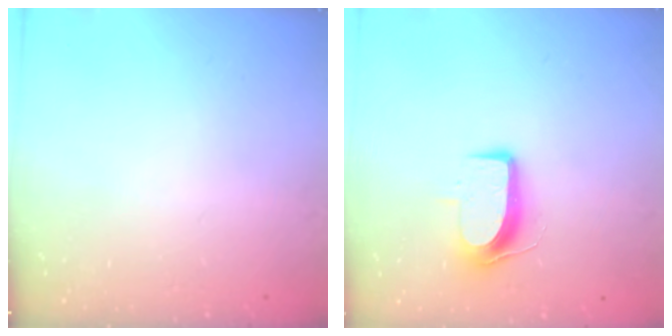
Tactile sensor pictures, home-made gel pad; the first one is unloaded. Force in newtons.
{"total": 9.3, "press": 9.3, "slide": 1.1}